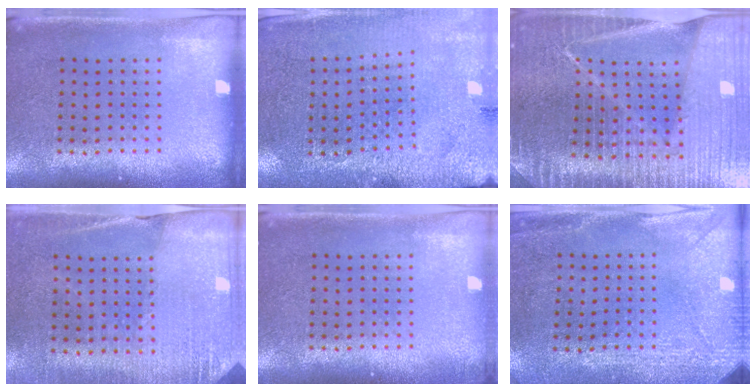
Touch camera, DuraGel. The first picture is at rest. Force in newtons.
{"total": 2.9, "press": 2.8, "slide": 0.4}
{"total": 5.3, "press": 4.8, "slide": 2.2}
{"total": 2.6, "press": 2.5, "slide": 0.8}
{"total": 0.8, "press": 0.7, "slide": 0.4}
{"total": 2.9, "press": 2.5, "slide": 1.5}